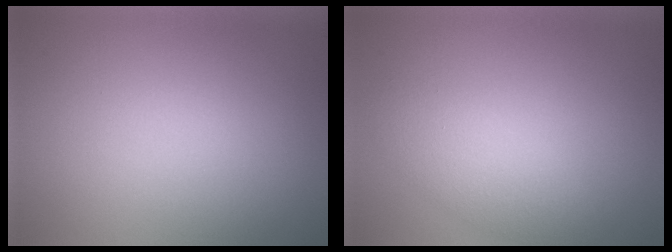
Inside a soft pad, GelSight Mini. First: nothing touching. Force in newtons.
{"total": 2.9, "press": 2.9, "slide": 0.3}